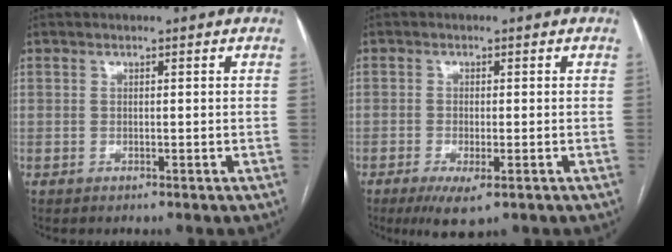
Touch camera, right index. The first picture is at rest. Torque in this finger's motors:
{"motor_torque": [0.83, -0.33, 0.21, 0.03]}